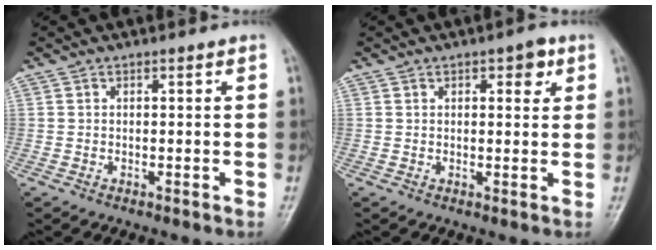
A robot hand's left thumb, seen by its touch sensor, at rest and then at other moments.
{"total": 3.6, "force": [1.7, 1.6, 2.7], "torque": [-0.022, -0.004, 0.019]}